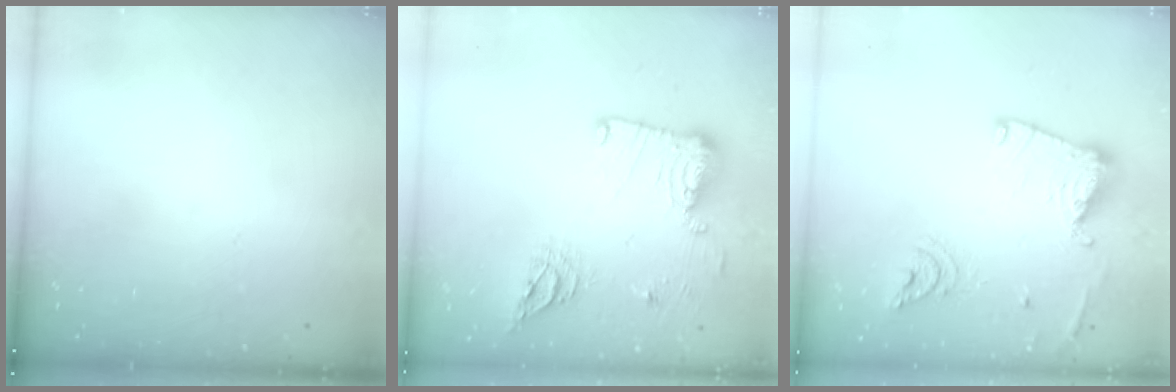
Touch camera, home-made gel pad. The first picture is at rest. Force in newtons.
{"total": 15.4, "press": 15.3, "slide": 1.5}
{"total": 15.7, "press": 15.6, "slide": 1.6}